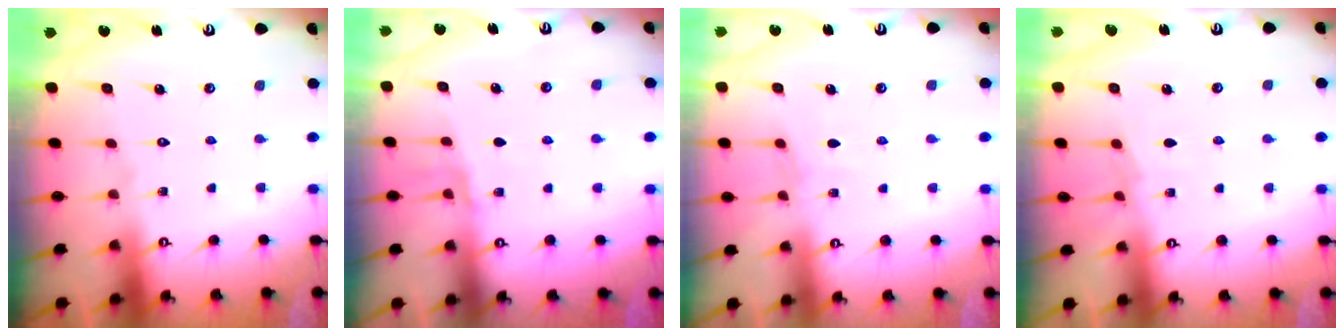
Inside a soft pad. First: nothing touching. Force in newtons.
{"total": 3.9, "press": 3.7, "slide": 1.3}
{"total": 2.6, "press": 2.6, "slide": 0.3}
{"total": 4.4, "press": 4.3, "slide": 0.6}